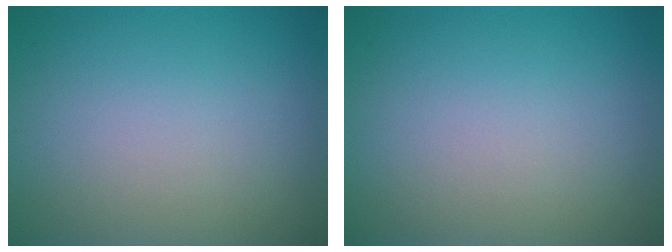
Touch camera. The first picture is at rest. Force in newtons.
{"total": 0.0}